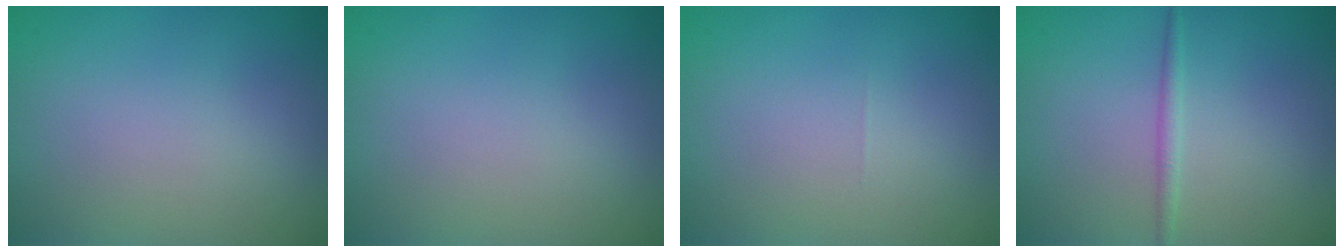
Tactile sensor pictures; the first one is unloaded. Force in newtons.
{"total": 0.0}
{"total": 0.0}
{"total": 1.1, "press": 1.1, "slide": 0.1}